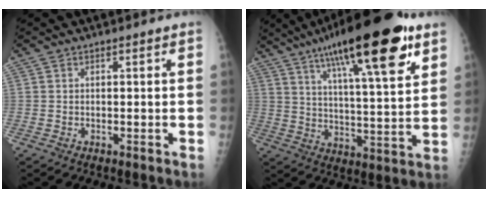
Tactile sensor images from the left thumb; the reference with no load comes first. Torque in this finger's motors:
{"motor_torque": [2.80, -0.04, 1.87, -0.90, 0.48]}